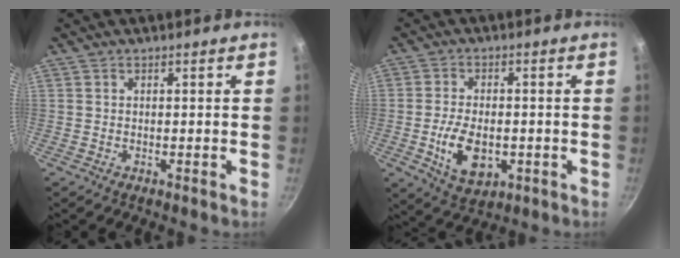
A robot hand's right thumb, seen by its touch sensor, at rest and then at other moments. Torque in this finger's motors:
{"motor_torque": [-0.25, 0.55, 0.00, -0.03, 0.22]}